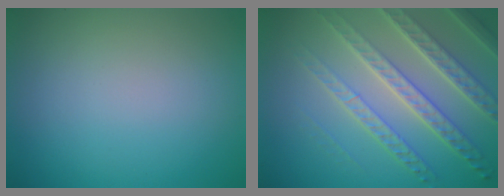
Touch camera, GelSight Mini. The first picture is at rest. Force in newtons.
{"total": 7.4, "press": 5.1, "slide": 5.4}